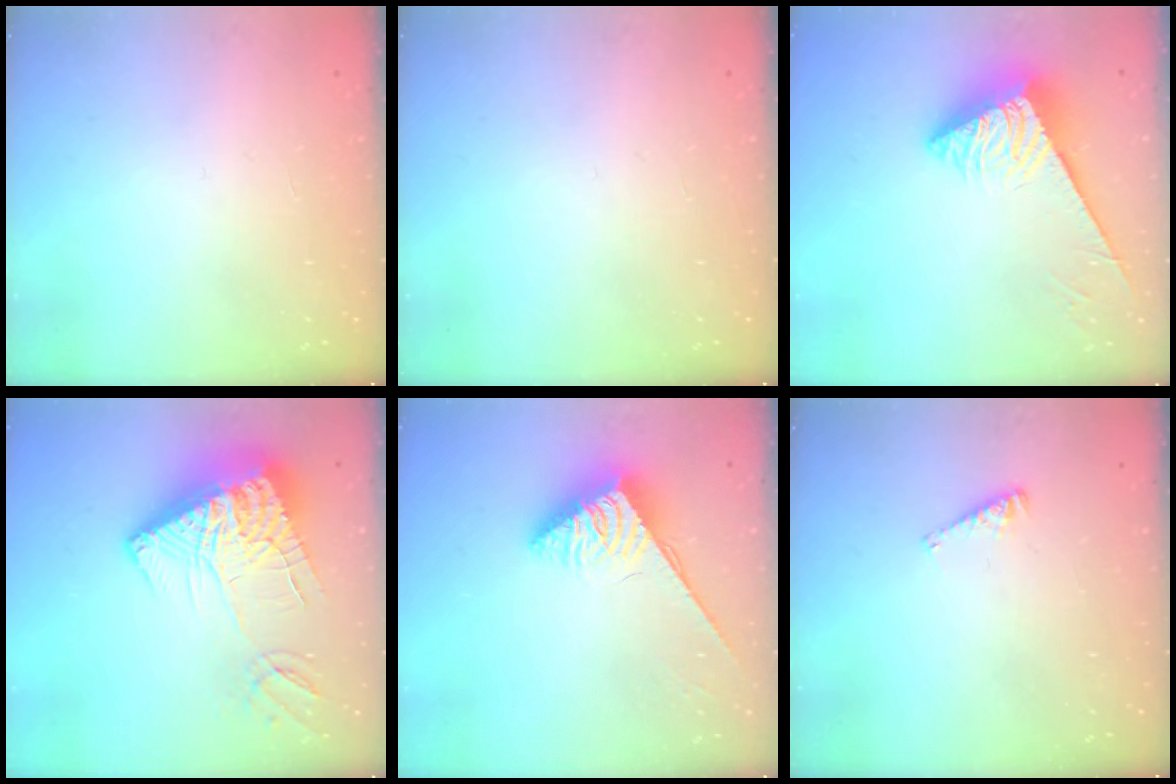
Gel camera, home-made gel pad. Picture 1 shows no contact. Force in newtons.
{"total": 0.0}
{"total": 5.2, "press": 5.1, "slide": 0.5}
{"total": 19.7, "press": 19.5, "slide": 2.6}
{"total": 3.9, "press": 3.9, "slide": 0.5}
{"total": 3.0, "press": 3.0, "slide": 0.3}